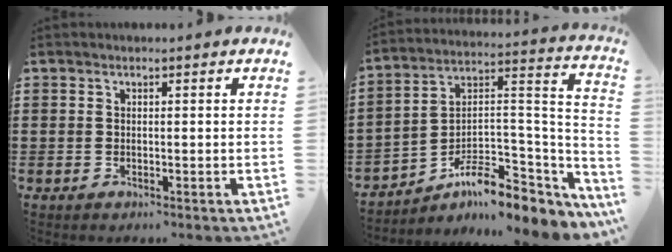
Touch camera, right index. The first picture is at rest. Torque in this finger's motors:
{"motor_torque": [-0.49, 0.27, -0.01, -0.14]}